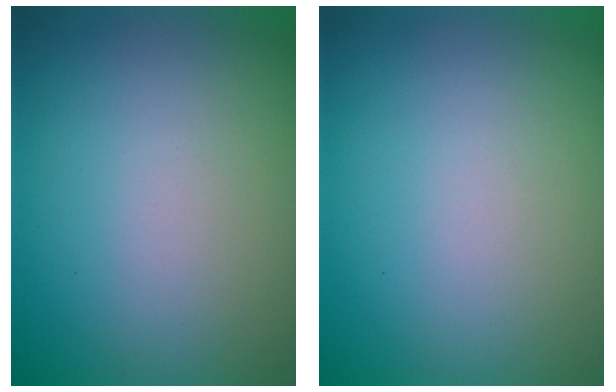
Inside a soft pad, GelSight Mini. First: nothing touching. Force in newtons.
{"total": 0.0}